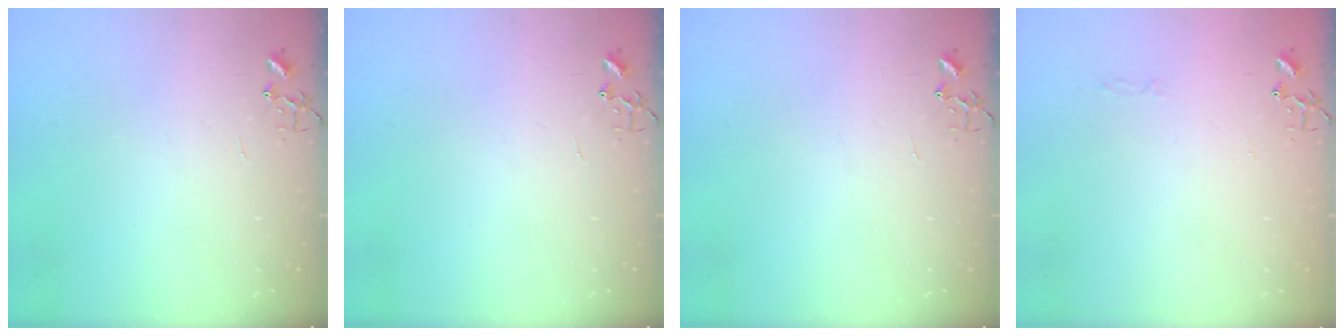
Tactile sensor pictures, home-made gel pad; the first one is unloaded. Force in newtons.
{"total": 0.0}
{"total": 0.0}
{"total": 2.8, "press": 2.8, "slide": 0.4}